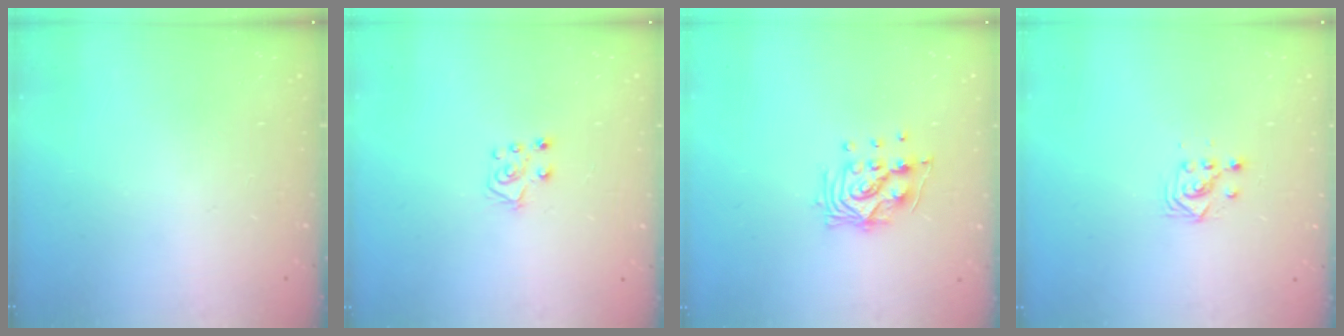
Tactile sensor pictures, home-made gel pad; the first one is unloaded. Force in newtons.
{"total": 6.8, "press": 6.8, "slide": 0.4}
{"total": 10.2, "press": 10.2, "slide": 1.2}
{"total": 3.0, "press": 3.0, "slide": 0.2}